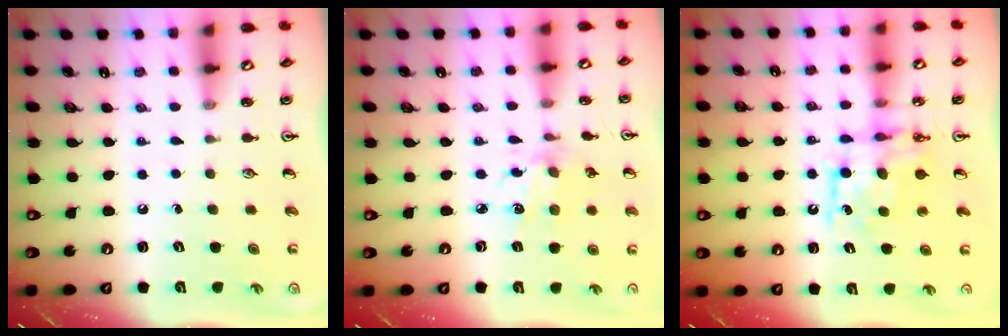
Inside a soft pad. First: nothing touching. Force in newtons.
{"total": 4.2, "press": 4.0, "slide": 1.4}
{"total": 8.6, "press": 8.6, "slide": 0.3}